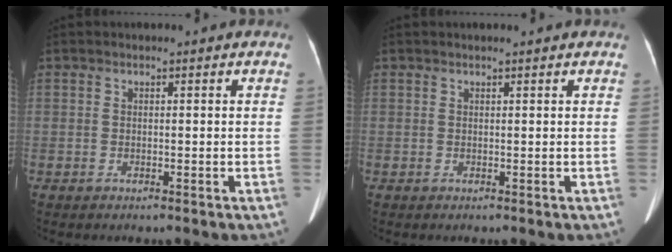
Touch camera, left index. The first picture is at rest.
{"total": 1.4, "force": [1.2, -0.1, 0.6], "torque": [-0.009, 0.012, 0.017]}